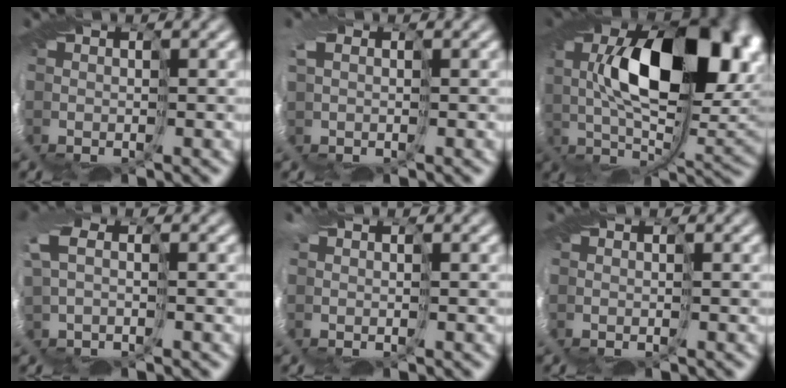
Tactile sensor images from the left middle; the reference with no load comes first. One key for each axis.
{"total": 0.9, "fx": 0.1, "fy": -0.7, "fz": -0.6, "tx": 0.002, "ty": -0.003, "tz": 0.008}
{"total": 12.1, "fx": 1.4, "fy": 5.0, "fz": 10.9, "tx": -0.173, "ty": -0.002, "tz": 0.021}
{"total": 1.3, "fx": 0.4, "fy": 0.0, "fz": 1.2, "tx": -0.053, "ty": -0.003, "tz": 0.008}
{"total": 0.9, "fx": 0.1, "fy": -0.7, "fz": -0.6, "tx": 0.014, "ty": -0.005, "tz": 0.002}
{"total": 0.0}